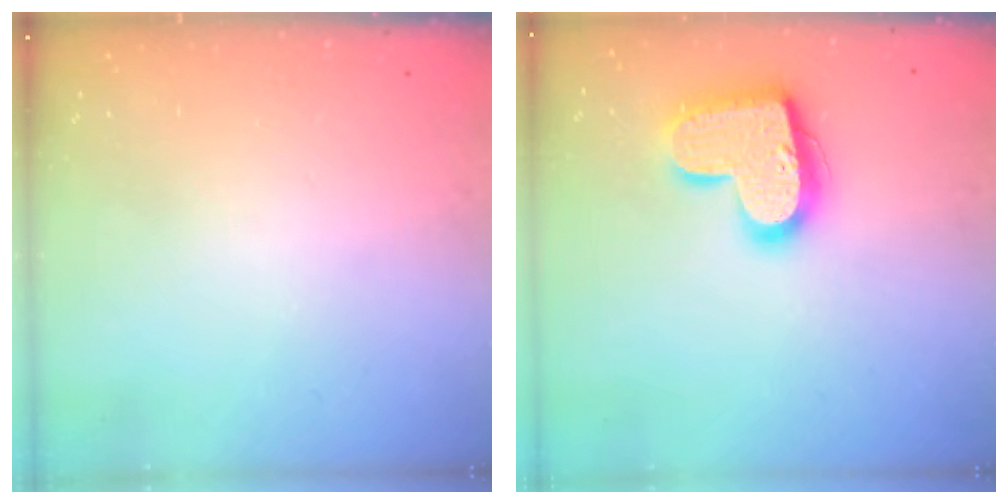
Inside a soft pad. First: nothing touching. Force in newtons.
{"total": 17.8, "press": 17.8, "slide": 1.2}